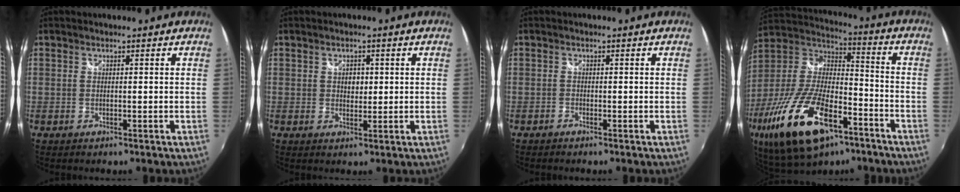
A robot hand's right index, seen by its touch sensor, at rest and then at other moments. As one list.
[{"total": 2.3, "force": [0.4, 2.0, 1.2], "torque": [-0.016, 0.004, 0.005]}, {"total": 0.6, "force": [-0.6, 0.1, 0.1], "torque": [-0.002, 0.000, -0.013]}, {"total": 26.3, "force": [-13.7, 11.4, 19.4], "torque": [-0.391, -0.037, -0.234]}]